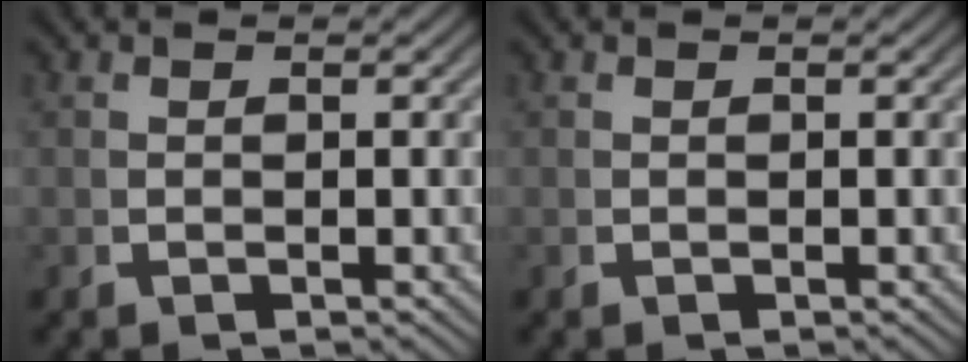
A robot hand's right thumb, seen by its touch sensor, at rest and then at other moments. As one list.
[{"total": 0.0}]